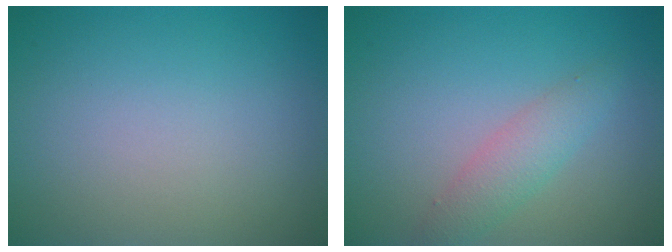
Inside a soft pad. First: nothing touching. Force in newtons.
{"total": 2.5, "press": 2.5, "slide": 0.1}